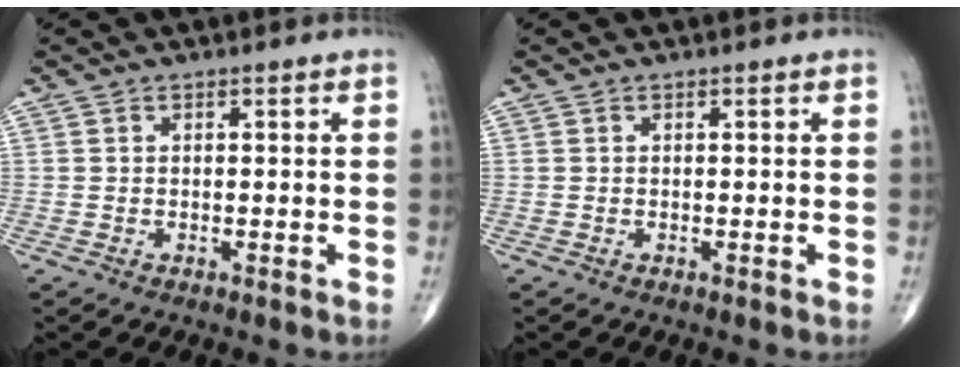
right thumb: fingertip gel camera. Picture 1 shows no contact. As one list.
[{"total": 0.0}]